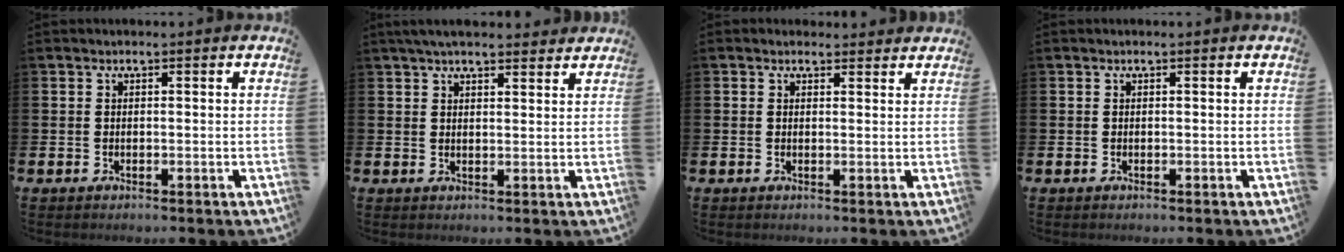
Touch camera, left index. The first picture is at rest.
{"total": 3.6, "force": [3.3, 0.7, 1.2], "torque": [-0.030, -0.007, 0.061]}
{"total": 1.2, "force": [1.1, 0.5, 0.0], "torque": [0.006, 0.000, 0.018]}
{"total": 0.0}